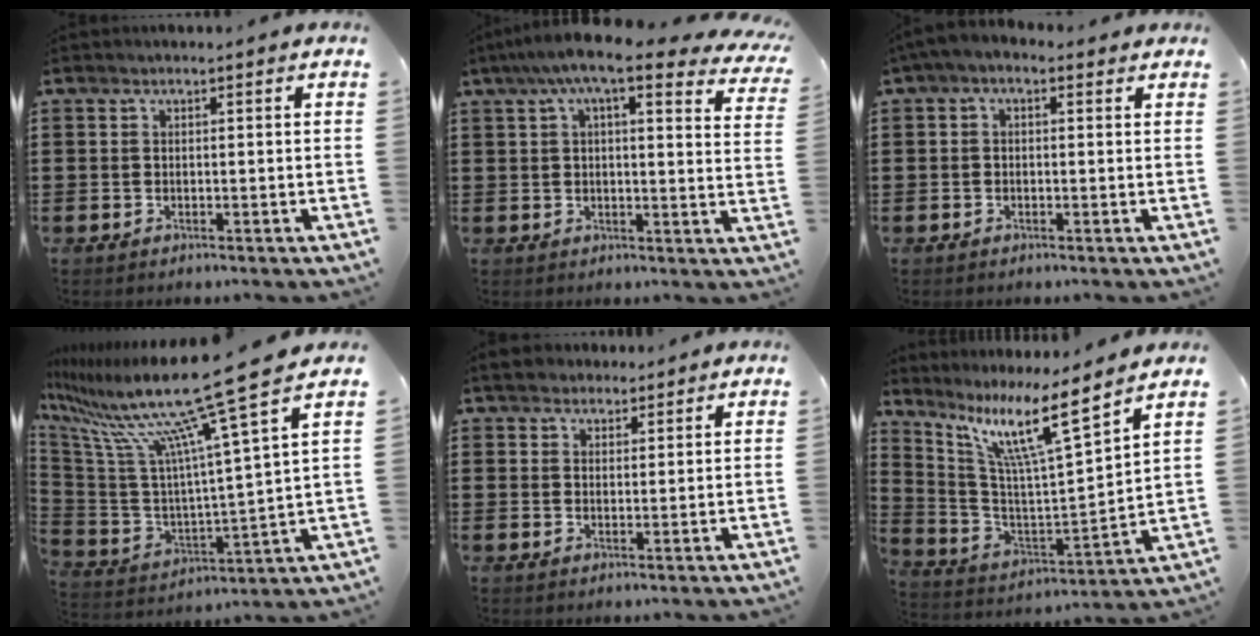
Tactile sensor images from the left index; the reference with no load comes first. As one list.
[{"total": 8.3, "force": [6.3, 0.9, 5.4], "torque": [-0.117, -0.015, 0.108]}, {"total": 1.6, "force": [-0.7, 0.8, 1.2], "torque": [-0.030, 0.002, -0.017]}, {"total": 16.6, "force": [12.8, -0.2, 10.7], "torque": [-0.230, -0.088, 0.199]}, {"total": 3.2, "force": [2.8, 1.4, 0.4], "torque": [-0.018, 0.004, 0.054]}, {"total": 12.0, "force": [7.9, -0.1, 9.0], "torque": [-0.201, -0.051, 0.122]}]